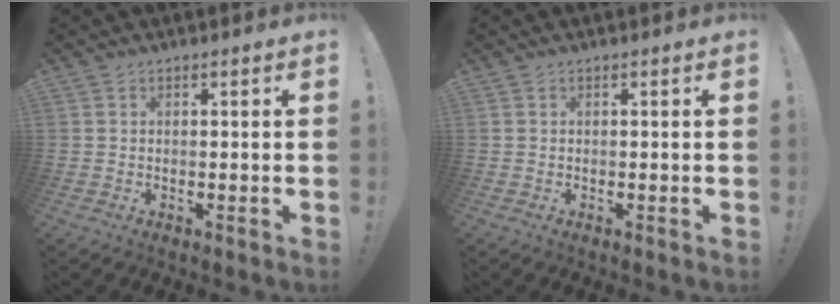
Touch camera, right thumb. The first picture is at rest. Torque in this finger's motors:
{"motor_torque": [0.00, 0.00, 0.00, 0.00, 0.00]}